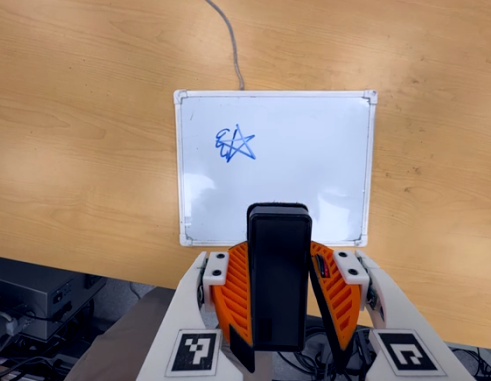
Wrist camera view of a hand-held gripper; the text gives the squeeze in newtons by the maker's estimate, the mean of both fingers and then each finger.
{"total": 5.8, "left": 4.2, "right": 7.5}